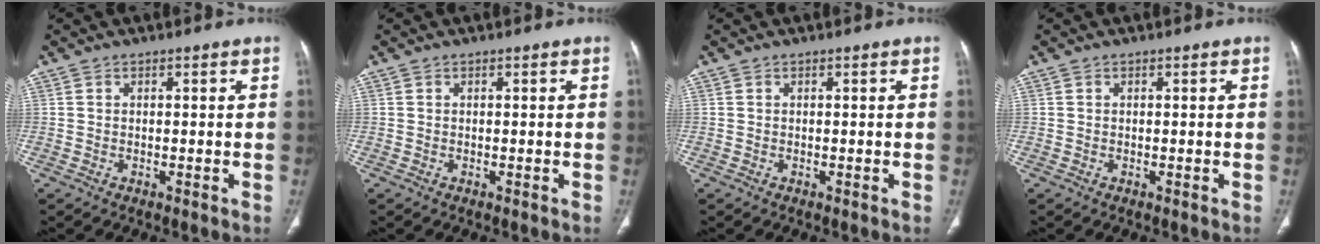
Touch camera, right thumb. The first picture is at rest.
{"total": 0.0}
{"total": 0.0}
{"total": 0.0}